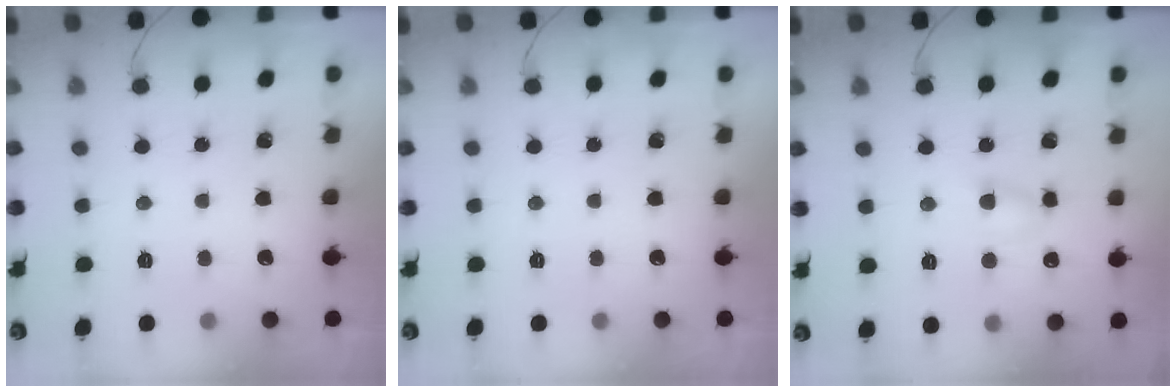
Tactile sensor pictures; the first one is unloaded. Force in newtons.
{"total": 0.0}
{"total": 3.9, "press": 3.8, "slide": 1.1}